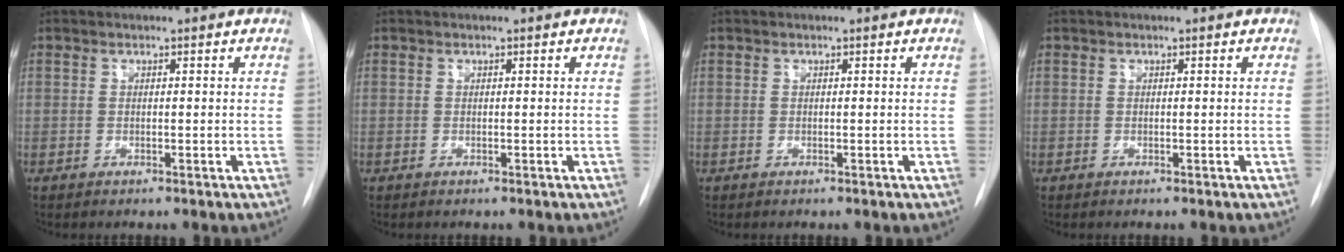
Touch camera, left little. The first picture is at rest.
{"total": 0.0}
{"total": 0.0}
{"total": 0.0}